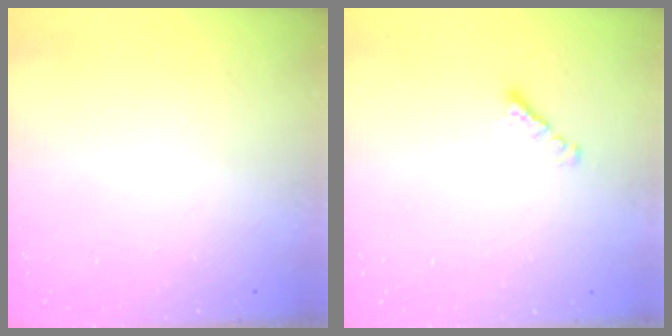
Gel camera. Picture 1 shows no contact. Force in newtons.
{"total": 2.1, "press": 2.0, "slide": 0.7}